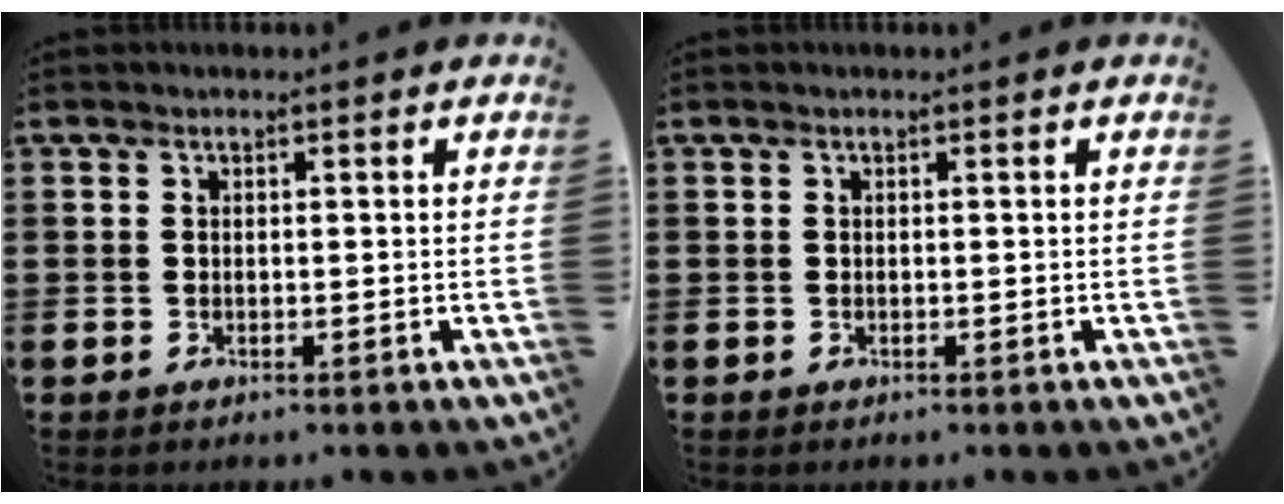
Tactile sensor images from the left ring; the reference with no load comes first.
{"total": 0.0}